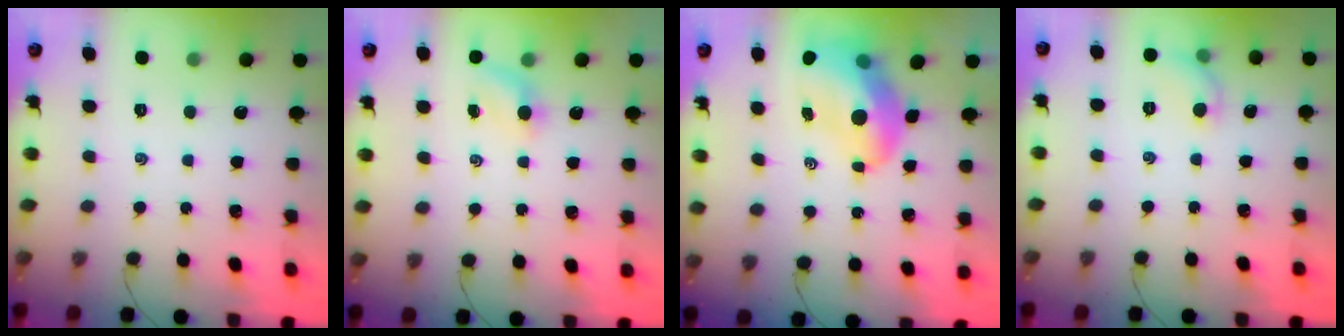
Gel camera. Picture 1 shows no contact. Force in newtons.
{"total": 4.0, "press": 3.8, "slide": 1.3}
{"total": 12.6, "press": 12.0, "slide": 3.9}
{"total": 5.6, "press": 5.4, "slide": 1.5}